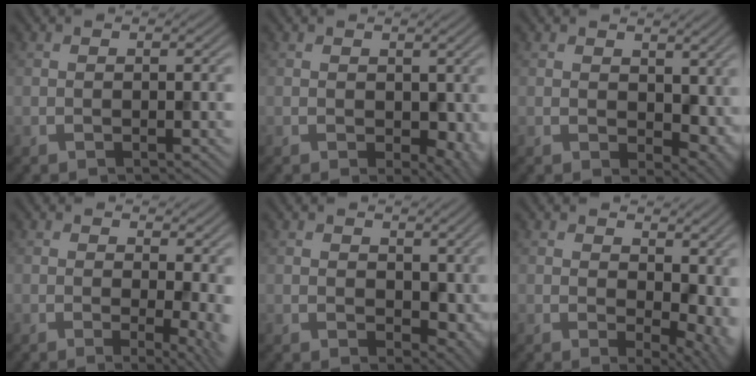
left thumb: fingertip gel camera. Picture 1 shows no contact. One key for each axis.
{"total": 3.6, "fx": 0.0, "fy": 2.4, "fz": 2.7, "tx": -0.045, "ty": -0.017, "tz": 0.008}
{"total": 5.9, "fx": 1.4, "fy": 4.0, "fz": 4.2, "tx": -0.078, "ty": -0.016, "tz": 0.032}
{"total": 5.2, "fx": 0.8, "fy": 1.2, "fz": 4.9, "tx": -0.060, "ty": -0.005, "tz": 0.009}
{"total": 5.4, "fx": 1.1, "fy": 3.7, "fz": 3.8, "tx": -0.072, "ty": -0.015, "tz": 0.026}
{"total": 8.7, "fx": 2.2, "fy": 5.4, "fz": 6.5, "tx": -0.092, "ty": -0.019, "tz": 0.054}